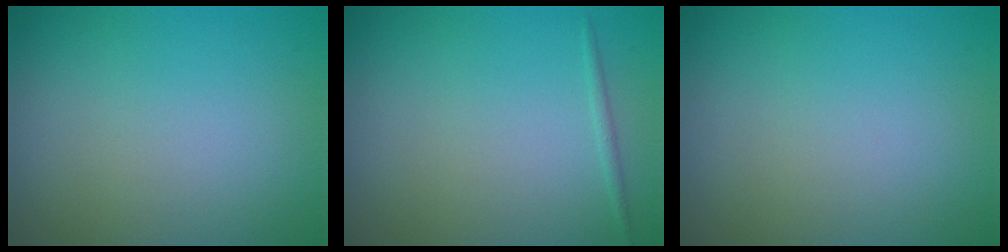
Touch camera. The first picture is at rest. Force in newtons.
{"total": 0.6, "press": 0.6, "slide": 0.1}
{"total": 0.0}